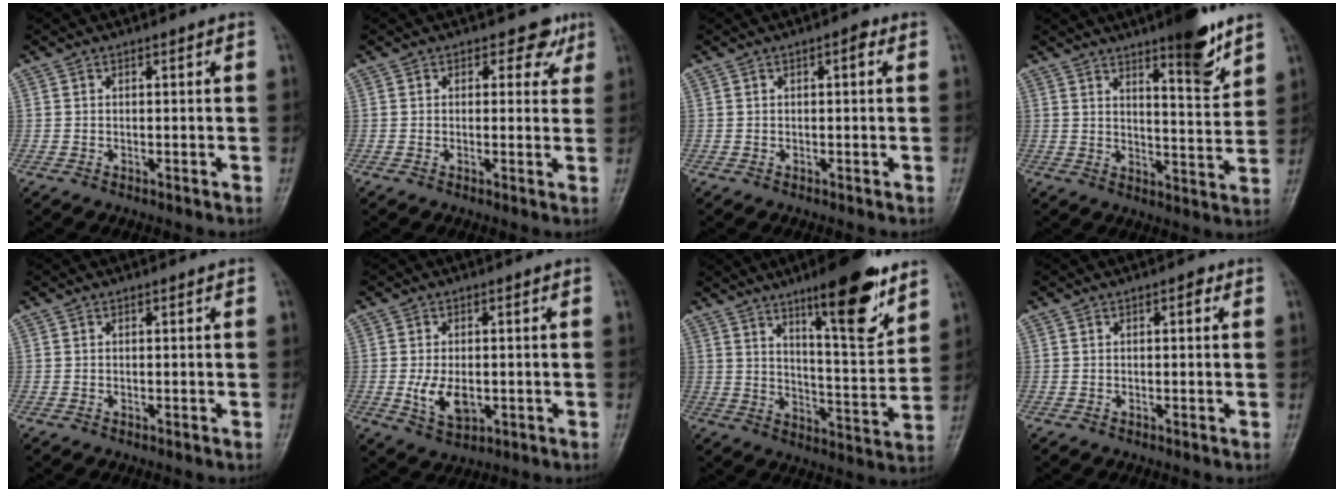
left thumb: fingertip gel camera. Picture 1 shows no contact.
{"total": 3.7, "force": [2.2, 2.7, 1.4], "torque": [0.017, -0.005, 0.021]}
{"total": 2.0, "force": [0.6, 0.8, 1.6], "torque": [-0.019, 0.003, 0.004]}
{"total": 10.5, "force": [7.0, 2.3, 7.5], "torque": [-0.088, -0.049, 0.104]}
{"total": 0.0}
{"total": 6.7, "force": [-1.1, 4.1, 5.2], "torque": [-0.088, -0.009, -0.012]}
{"total": 16.4, "force": [10.2, 3.9, 12.2], "torque": [-0.153, -0.068, 0.161]}
{"total": 1.6, "force": [0.6, 0.8, 1.3], "torque": [-0.011, 0.003, 0.005]}